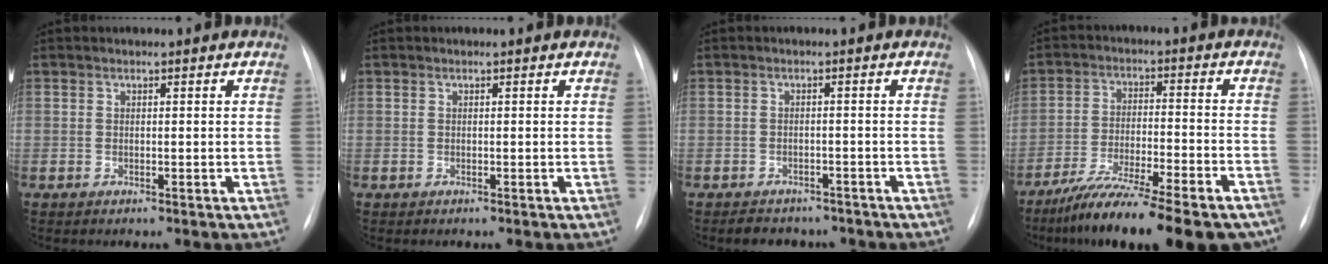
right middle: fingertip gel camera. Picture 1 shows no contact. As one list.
[{"total": 0.0}, {"total": 5.7, "force": [-4.8, 2.8, 1.1], "torque": [-0.014, 0.007, -0.059]}, {"total": 19.4, "force": [-15.4, 2.6, 11.6], "torque": [-0.153, -0.013, -0.242]}]